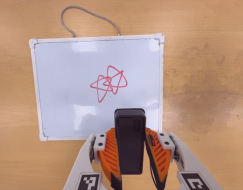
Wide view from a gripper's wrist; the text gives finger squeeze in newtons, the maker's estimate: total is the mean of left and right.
{"total": 4.7, "left": 3.4, "right": 6.1}